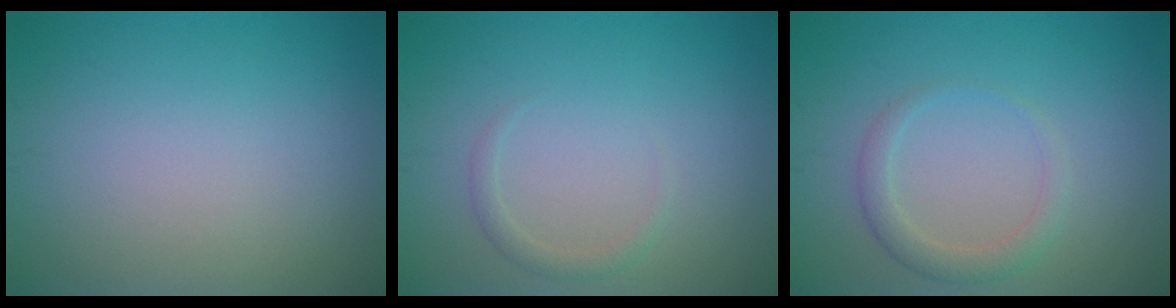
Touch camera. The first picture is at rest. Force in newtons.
{"total": 1.1, "press": 1.1, "slide": 0.1}
{"total": 2.0, "press": 2.0, "slide": 0.2}